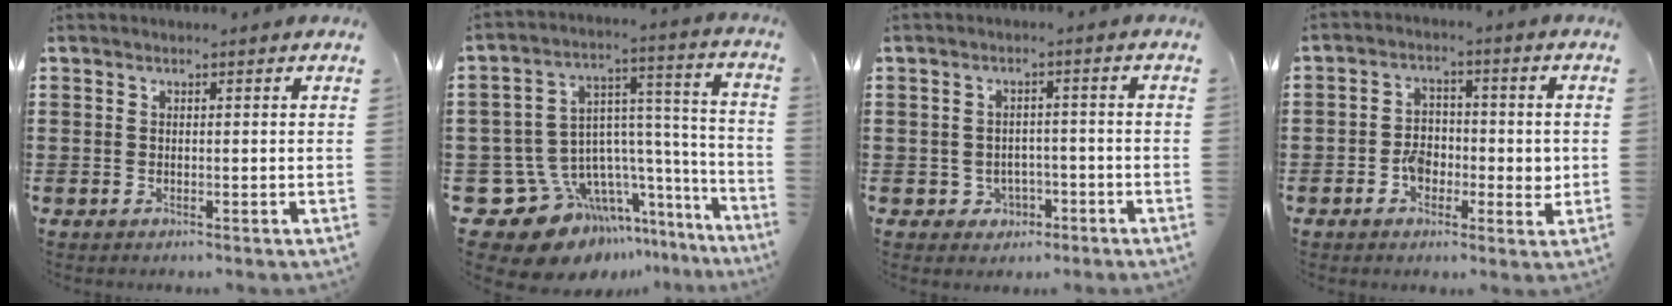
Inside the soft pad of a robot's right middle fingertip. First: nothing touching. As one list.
[{"total": 11.5, "force": [-7.5, 7.8, 3.9], "torque": [-0.113, -0.014, -0.121]}, {"total": 2.3, "force": [-1.5, 1.7, 0.4], "torque": [-0.020, 0.000, -0.034]}, {"total": 4.5, "force": [-1.2, 3.5, 2.6], "torque": [-0.037, 0.002, -0.028]}]